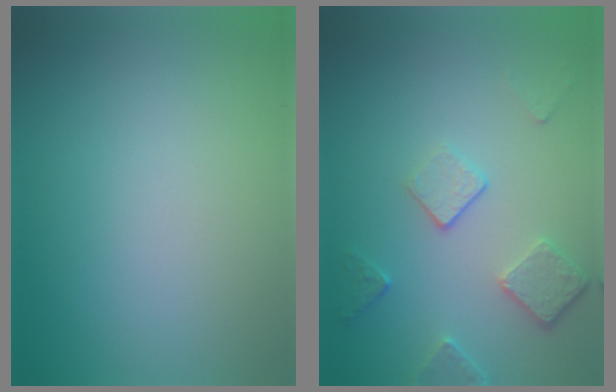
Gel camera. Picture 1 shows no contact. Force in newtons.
{"total": 3.7, "press": 2.9, "slide": 2.3}